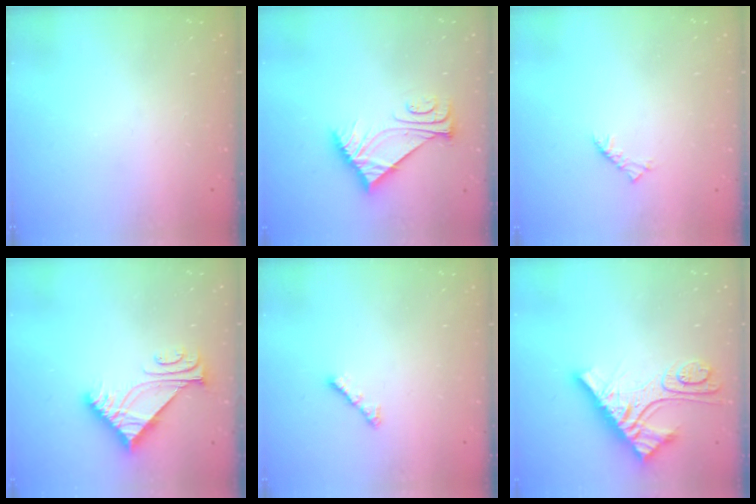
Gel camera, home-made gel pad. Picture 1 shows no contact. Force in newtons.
{"total": 7.6, "press": 7.6, "slide": 0.9}
{"total": 2.5, "press": 2.4, "slide": 0.7}
{"total": 7.0, "press": 6.9, "slide": 0.8}
{"total": 3.0, "press": 2.9, "slide": 0.6}
{"total": 11.5, "press": 11.4, "slide": 1.0}